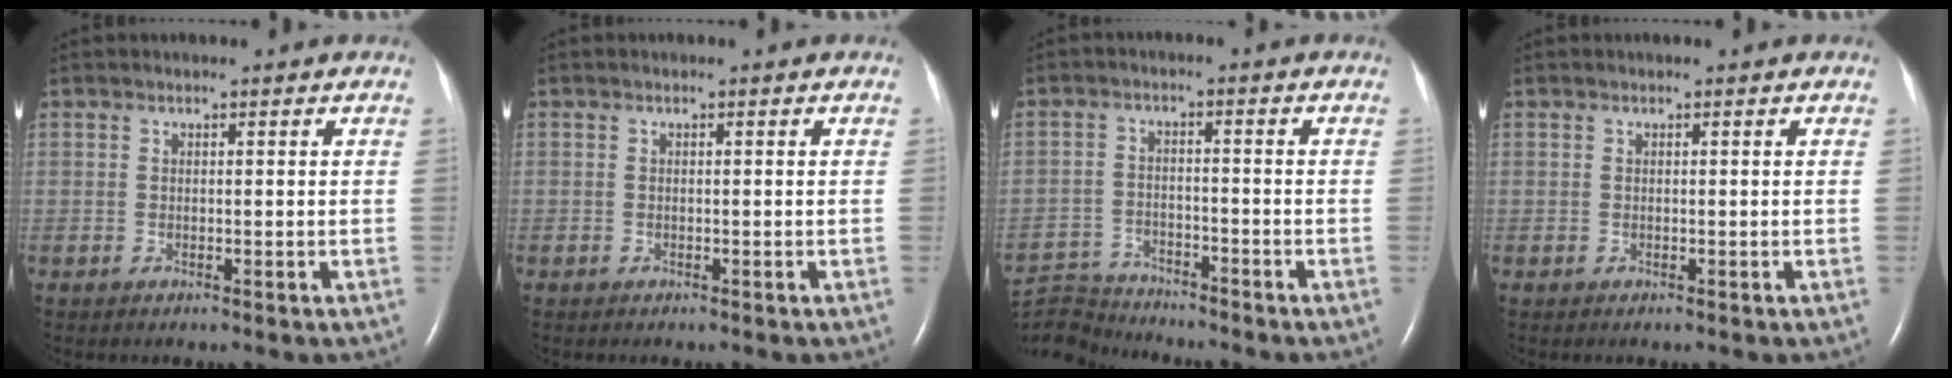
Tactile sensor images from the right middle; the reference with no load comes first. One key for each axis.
{"total": 0.0}
{"total": 8.8, "fx": -8.8, "fy": 0.8, "fz": 0.0, "tx": -0.007, "ty": 0.009, "tz": -0.163}
{"total": 0.0}